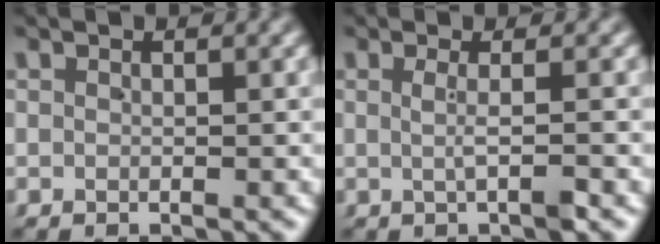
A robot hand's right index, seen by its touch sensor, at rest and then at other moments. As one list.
[{"total": 1.7, "force": [-0.3, -0.4, 1.6], "torque": [-0.027, 0.000, -0.003]}]